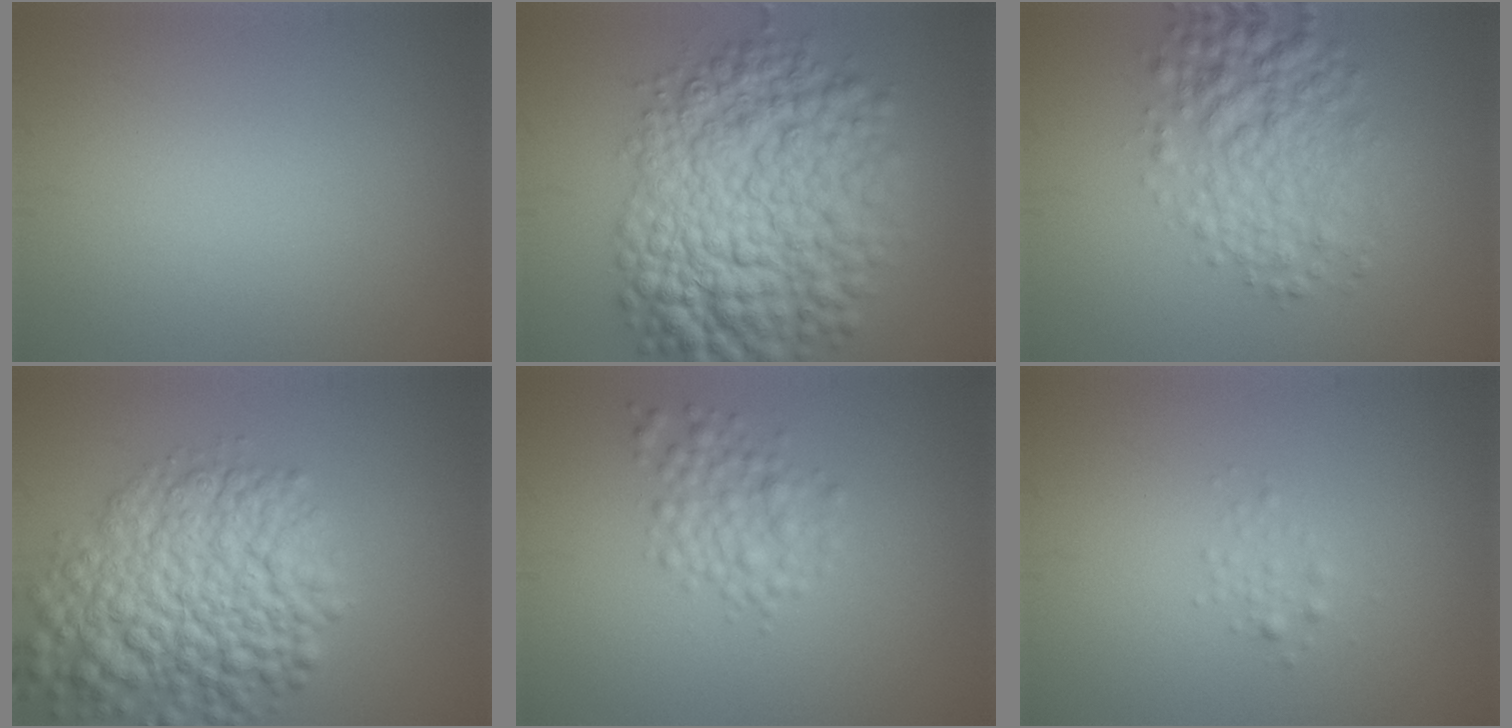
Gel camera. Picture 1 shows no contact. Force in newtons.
{"total": 12.9, "press": 12.9, "slide": 0.3}
{"total": 5.7, "press": 5.7, "slide": 0.1}
{"total": 9.5, "press": 9.5, "slide": 0.4}
{"total": 2.8, "press": 2.8, "slide": 0.1}
{"total": 0.9, "press": 0.9, "slide": 0.0}